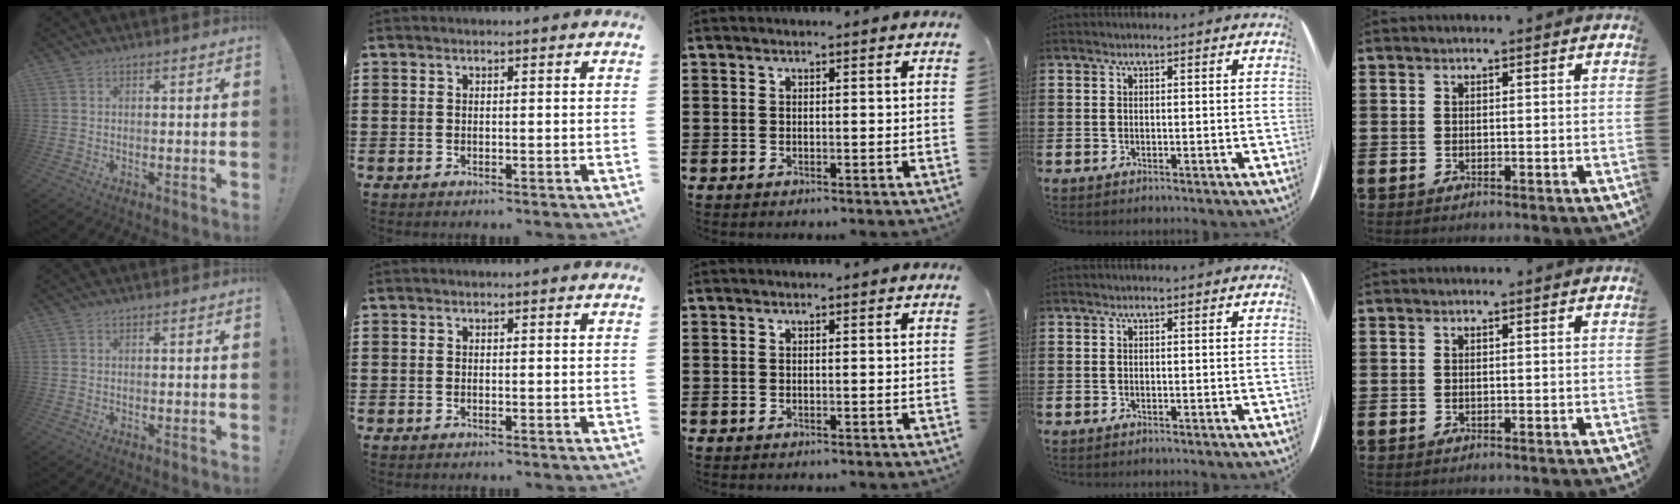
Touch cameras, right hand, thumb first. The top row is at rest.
{}